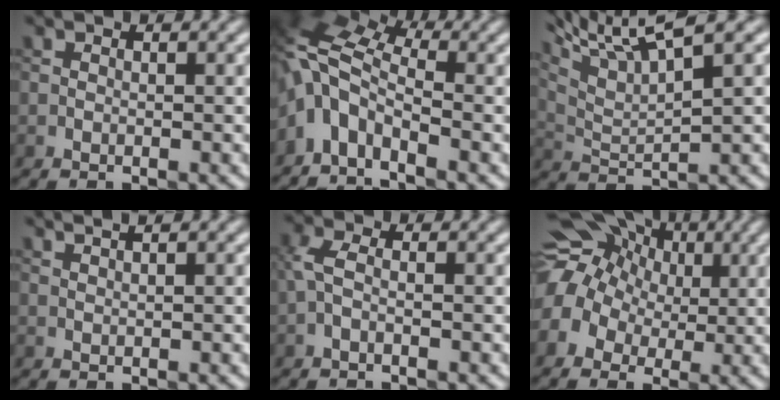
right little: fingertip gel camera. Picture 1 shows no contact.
{"total": 6.5, "force": [-1.1, 3.5, 5.3], "torque": [-0.104, 0.019, -0.046]}
{"total": 6.7, "force": [4.9, 1.1, 4.5], "torque": [-0.079, 0.022, 0.097]}
{"total": 1.4, "force": [1.2, 0.2, 0.7], "torque": [-0.003, -0.001, 0.009]}
{"total": 1.9, "force": [-0.4, 1.0, 1.6], "torque": [-0.039, 0.008, -0.013]}
{"total": 11.8, "force": [3.5, 9.1, 6.7], "torque": [-0.120, 0.042, 0.022]}